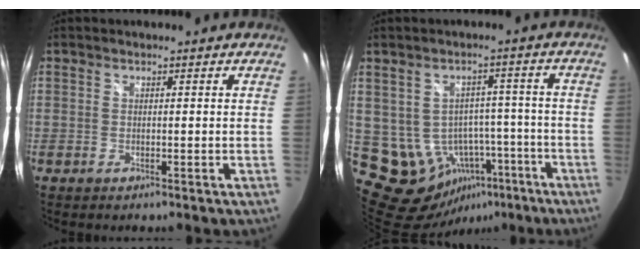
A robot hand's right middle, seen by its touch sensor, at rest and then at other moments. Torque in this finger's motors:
{"motor_torque": [-0.20, 0.07, 0.04, 0.01]}